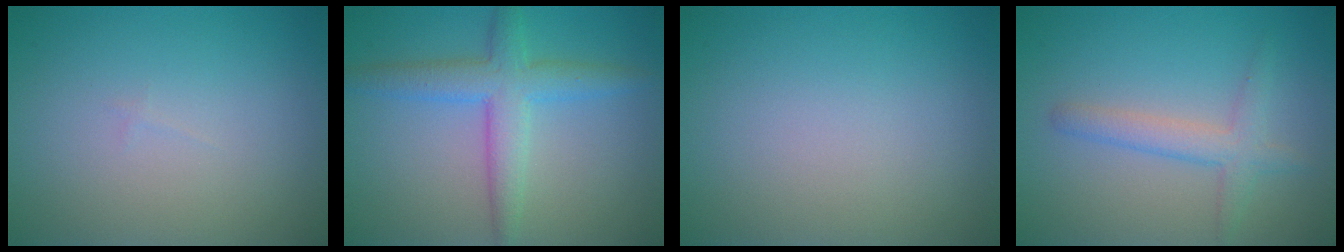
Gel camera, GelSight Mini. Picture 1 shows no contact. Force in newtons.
{"total": 3.3, "press": 3.3, "slide": 0.2}
{"total": 0.0}
{"total": 2.7, "press": 2.7, "slide": 0.2}